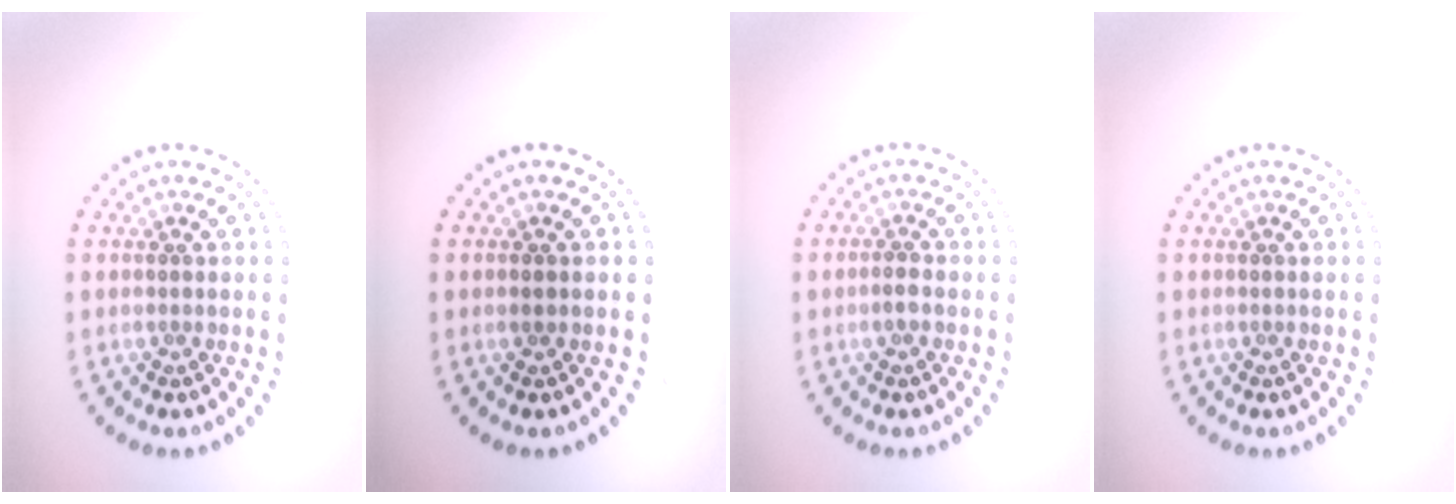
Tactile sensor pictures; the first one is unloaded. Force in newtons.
{"total": 0.7, "press": 0.7, "slide": 0.2}
{"total": 1.1, "press": 1.0, "slide": 0.4}
{"total": 0.0}